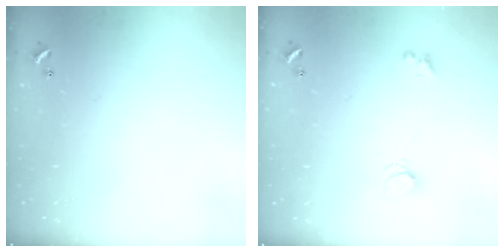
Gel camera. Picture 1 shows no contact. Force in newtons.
{"total": 2.0, "press": 1.9, "slide": 0.5}